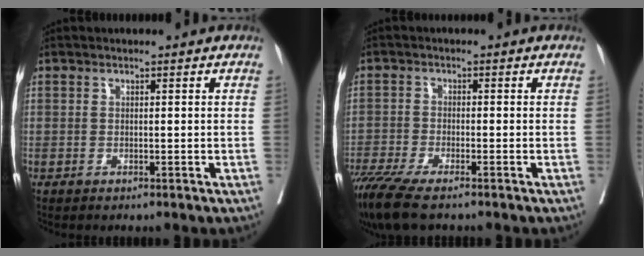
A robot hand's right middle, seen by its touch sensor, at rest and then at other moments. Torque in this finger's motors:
{"motor_torque": [1.20, -0.94, 0.36, 0.10]}